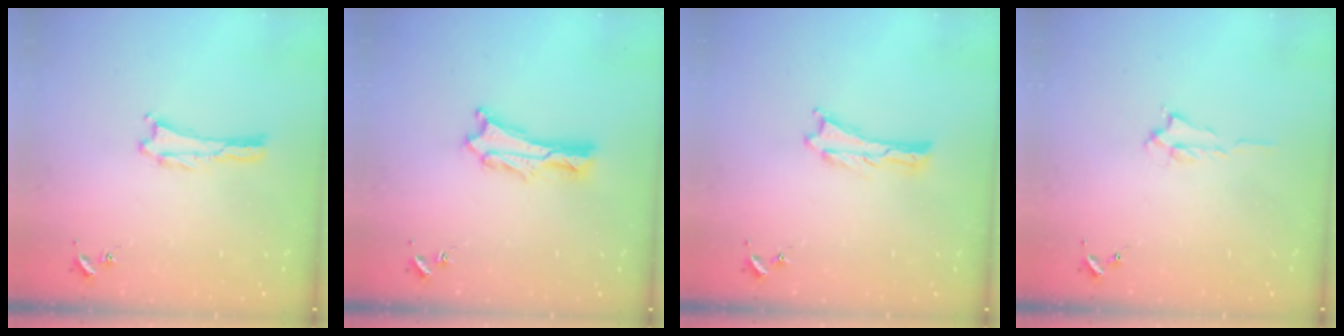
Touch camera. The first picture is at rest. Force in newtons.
{"total": 1.5, "press": 1.4, "slide": 0.2}
{"total": 0.0}
{"total": 0.7, "press": 0.6, "slide": 0.2}